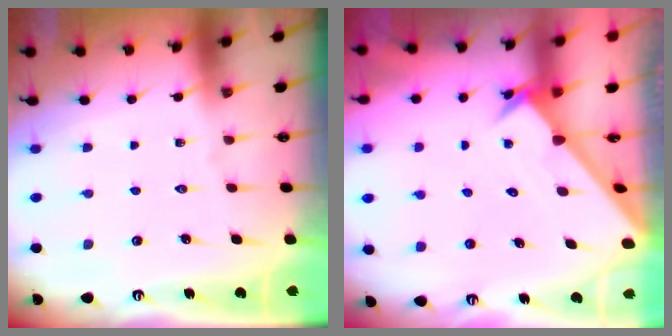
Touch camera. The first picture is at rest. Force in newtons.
{"total": 2.7, "press": 2.7, "slide": 0.2}